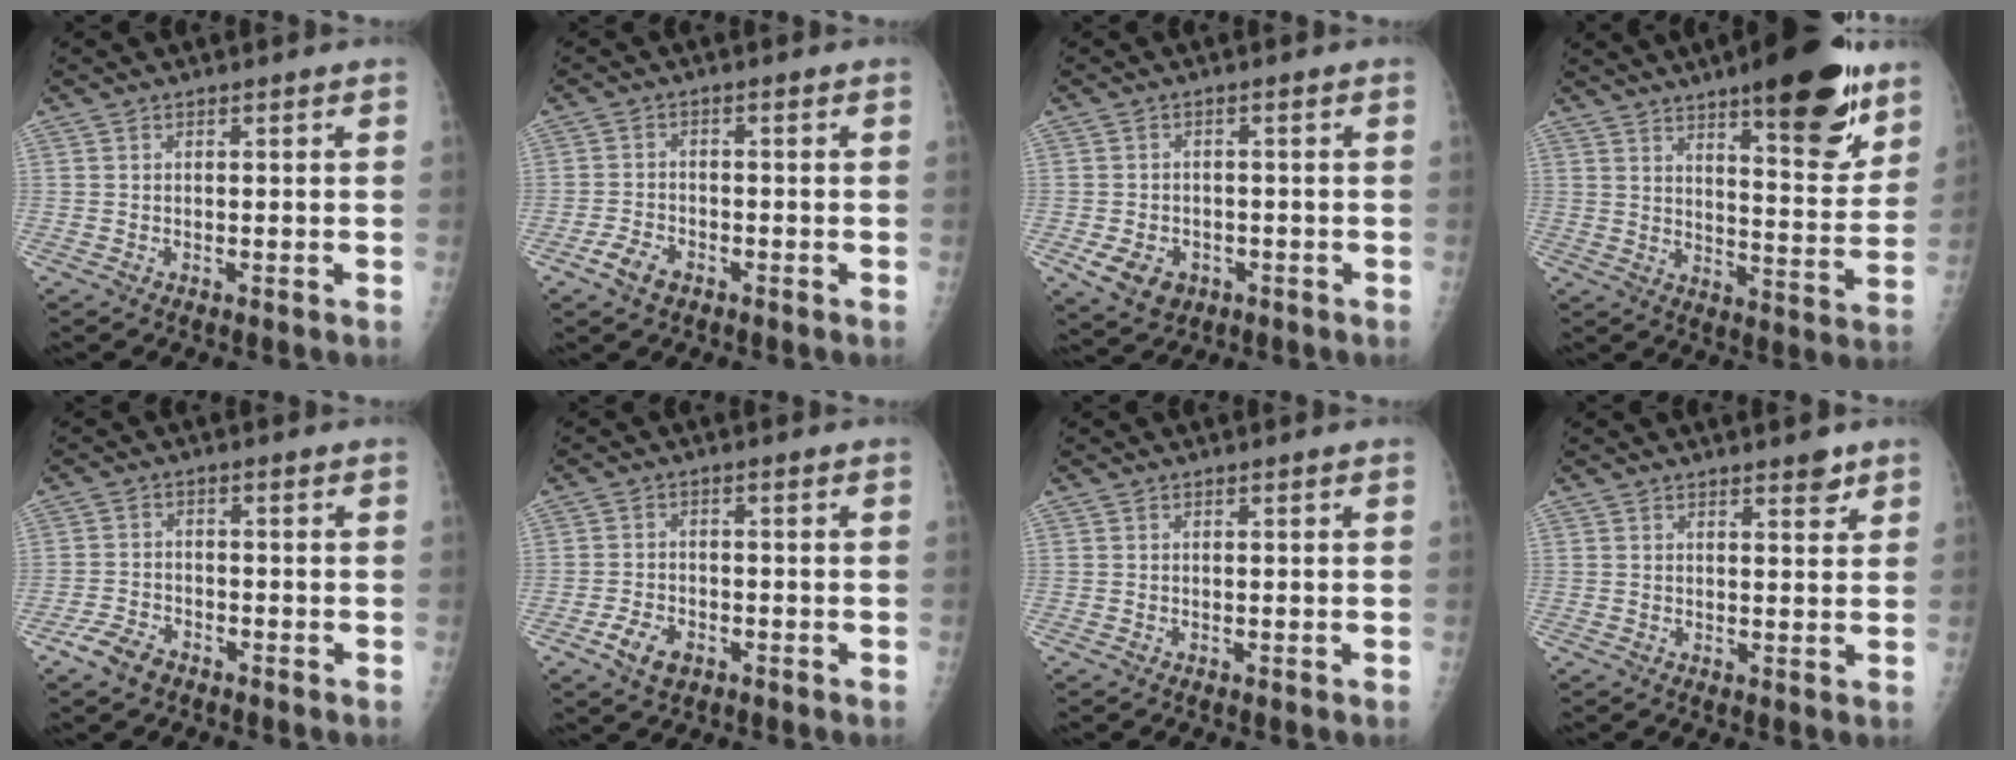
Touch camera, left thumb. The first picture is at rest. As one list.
[{"total": 4.0, "force": [-2.4, 2.3, 2.1], "torque": [-0.040, 0.009, -0.043]}, {"total": 6.4, "force": [-2.6, 5.0, 3.1], "torque": [-0.049, 0.010, -0.029]}, {"total": 19.1, "force": [11.9, 5.4, 13.8], "torque": [-0.155, -0.070, 0.172]}, {"total": 4.6, "force": [-3.2, 2.5, 2.2], "torque": [-0.047, 0.011, -0.057]}, {"total": 4.8, "force": [-2.4, 3.1, 2.9], "torque": [-0.050, 0.009, -0.041]}, {"total": 0.0}, {"total": 2.9, "force": [2.1, 1.0, 1.7], "torque": [-0.012, -0.013, 0.026]}]